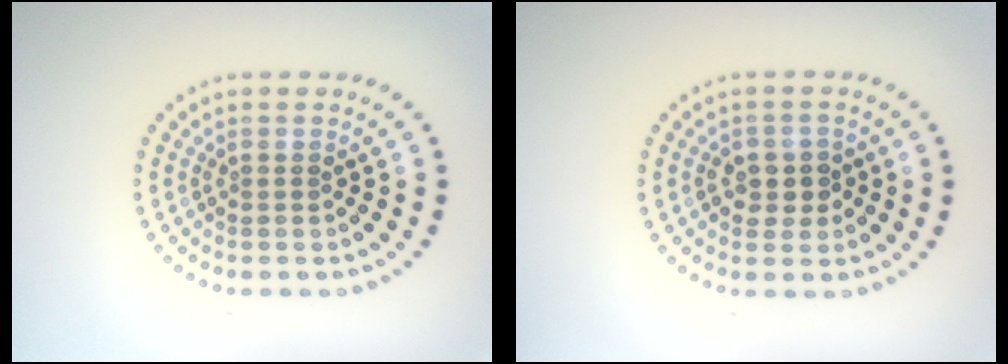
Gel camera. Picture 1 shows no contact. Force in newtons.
{"total": 2.5, "press": 2.5, "slide": 0.4}